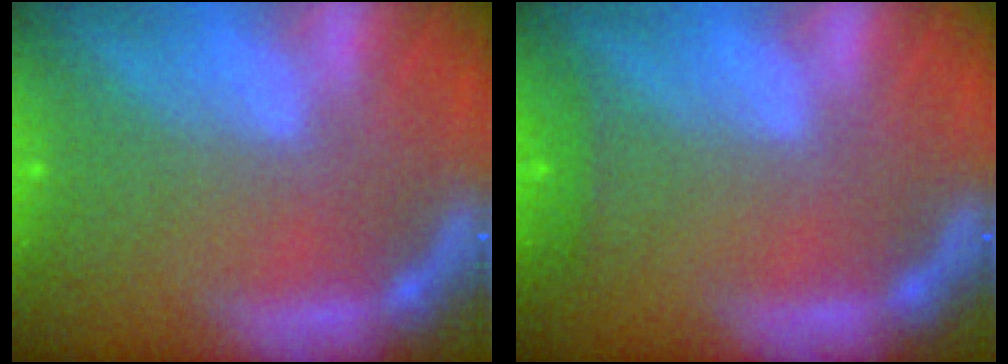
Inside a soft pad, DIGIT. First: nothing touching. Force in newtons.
{"total": 0.9}